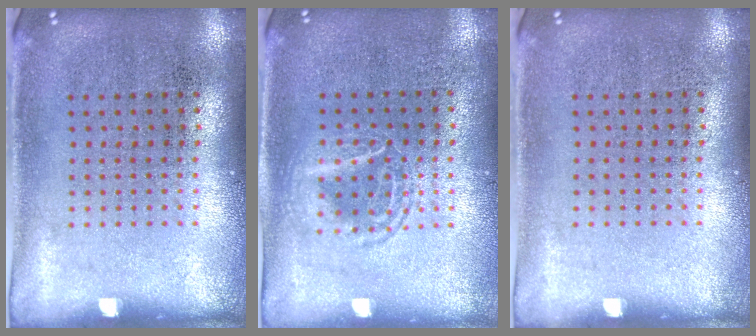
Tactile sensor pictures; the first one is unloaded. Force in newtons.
{"total": 1.2, "press": 1.1, "slide": 0.2}
{"total": 0.0}